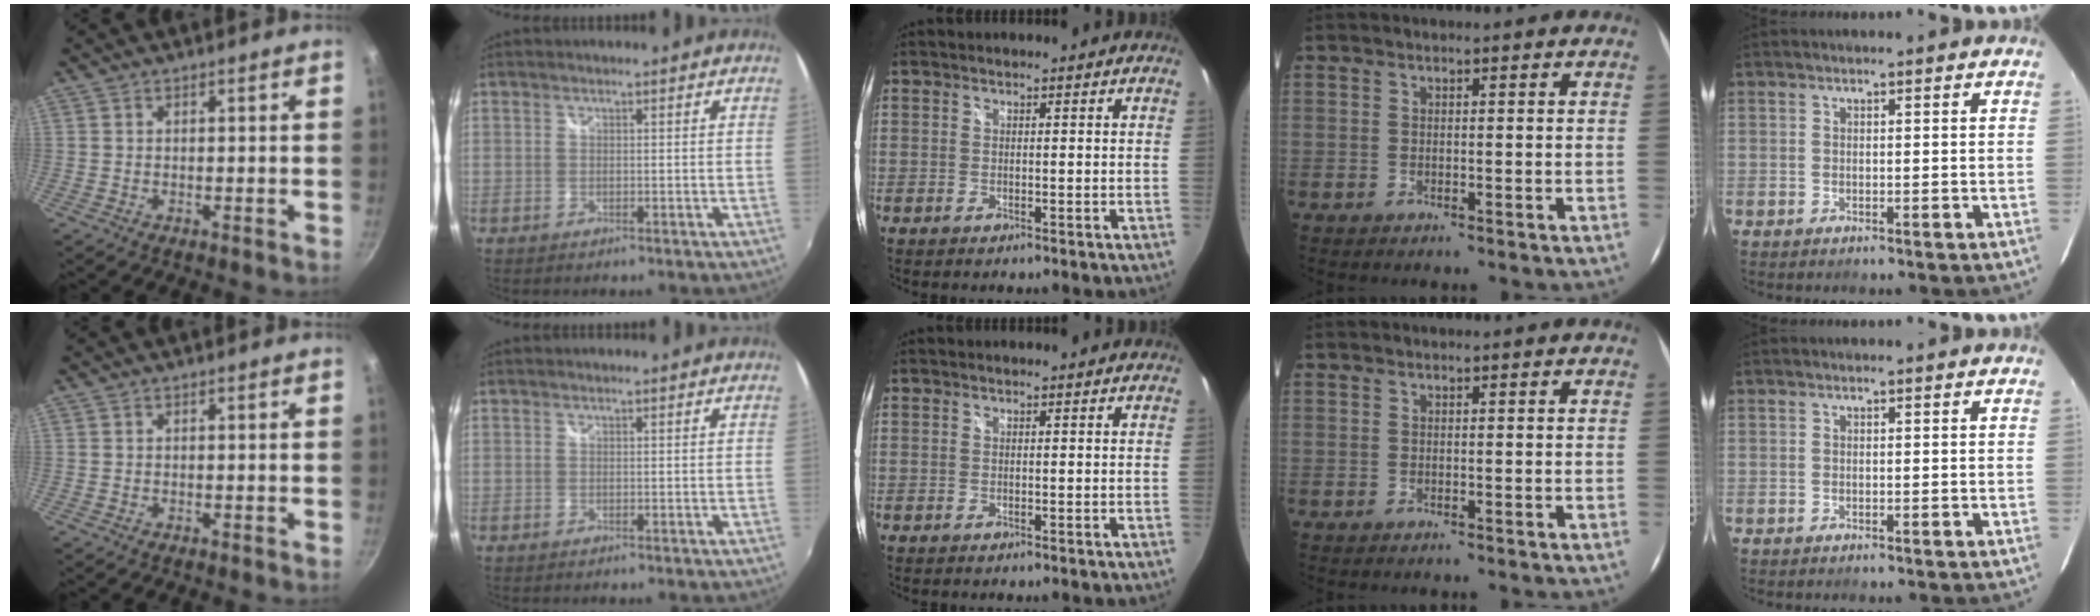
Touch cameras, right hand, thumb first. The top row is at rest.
{}